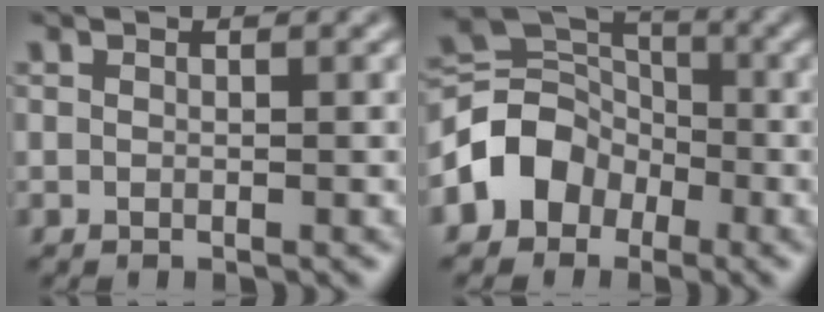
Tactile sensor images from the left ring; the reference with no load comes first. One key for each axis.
{"total": 5.4, "fx": -2.5, "fy": 4.4, "fz": 1.9, "tx": -0.017, "ty": 0.010, "tz": -0.058}